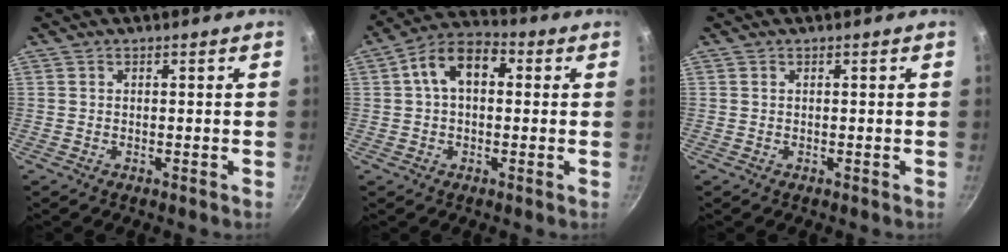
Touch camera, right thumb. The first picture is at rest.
{"total": 9.9, "force": [1.8, 6.4, 7.4], "torque": [-0.103, 0.029, 0.013]}
{"total": 0.0}